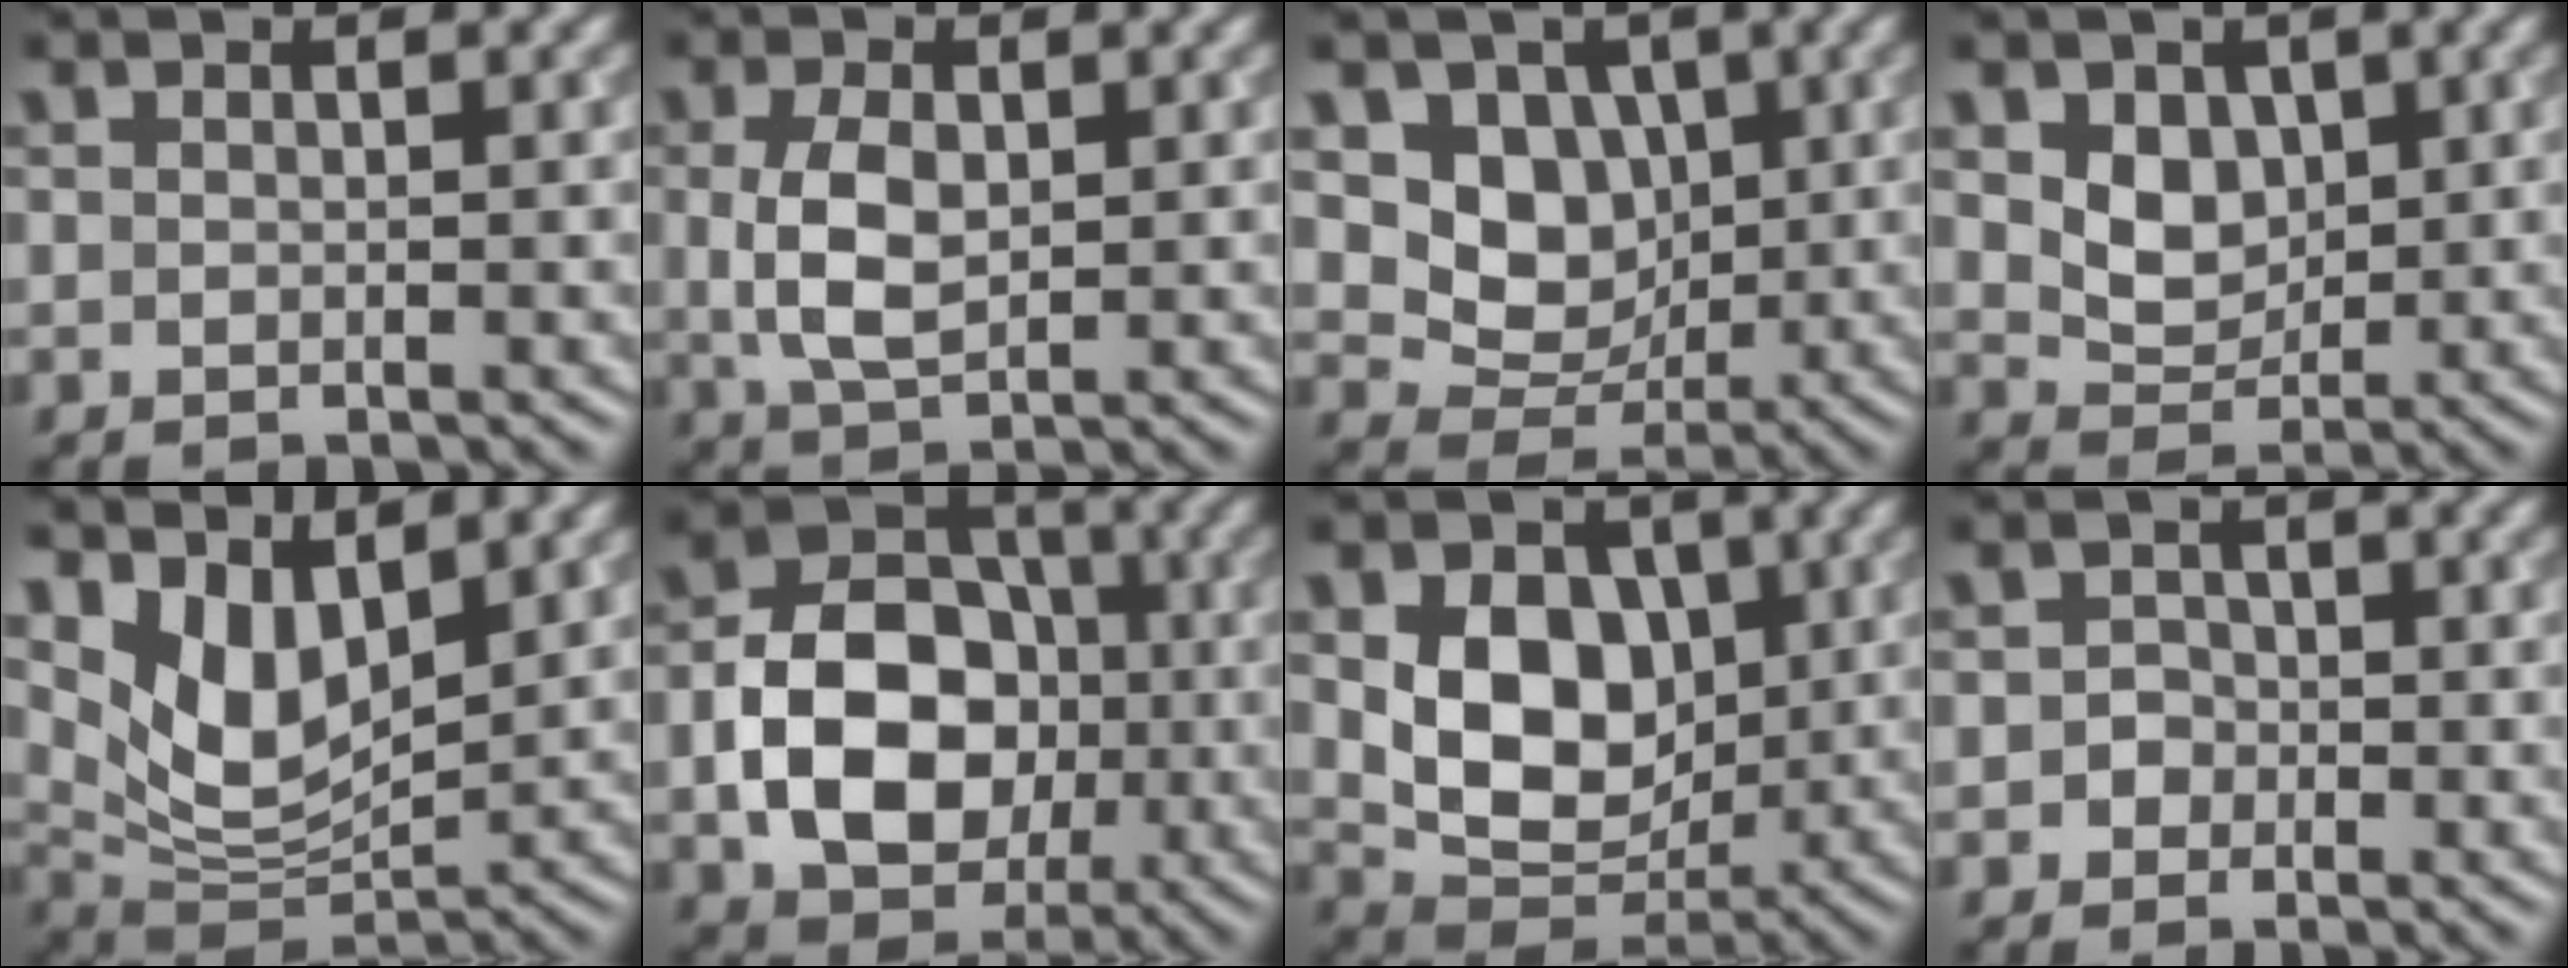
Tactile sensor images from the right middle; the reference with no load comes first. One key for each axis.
{"total": 4.0, "fx": 0.3, "fy": 2.2, "fz": 3.3, "tx": -0.077, "ty": 0.001, "tz": 0.010}
{"total": 5.7, "fx": 1.3, "fy": 4.6, "fz": 3.1, "tx": -0.049, "ty": -0.010, "tz": 0.015}
{"total": 3.6, "fx": 1.1, "fy": 2.7, "fz": 2.0, "tx": -0.043, "ty": -0.010, "tz": 0.016}
{"total": 6.4, "fx": 3.4, "fy": 3.1, "fz": 4.4, "tx": -0.091, "ty": -0.018, "tz": 0.068}
{"total": 10.0, "fx": -1.9, "fy": 7.4, "fz": 6.4, "tx": -0.113, "ty": 0.005, "tz": -0.038}
{"total": 8.3, "fx": 1.1, "fy": 6.2, "fz": 5.5, "tx": -0.106, "ty": -0.013, "tz": 0.022}
{"total": 1.3, "fx": -0.3, "fy": 1.3, "fz": 0.3, "tx": 0.013, "ty": 0.002, "tz": -0.012}